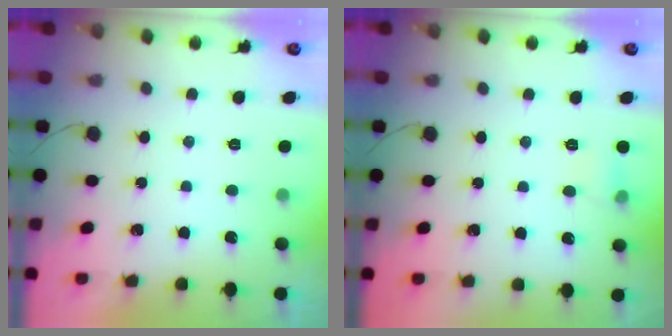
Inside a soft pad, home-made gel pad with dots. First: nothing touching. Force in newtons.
{"total": 5.6, "press": 5.4, "slide": 1.7}